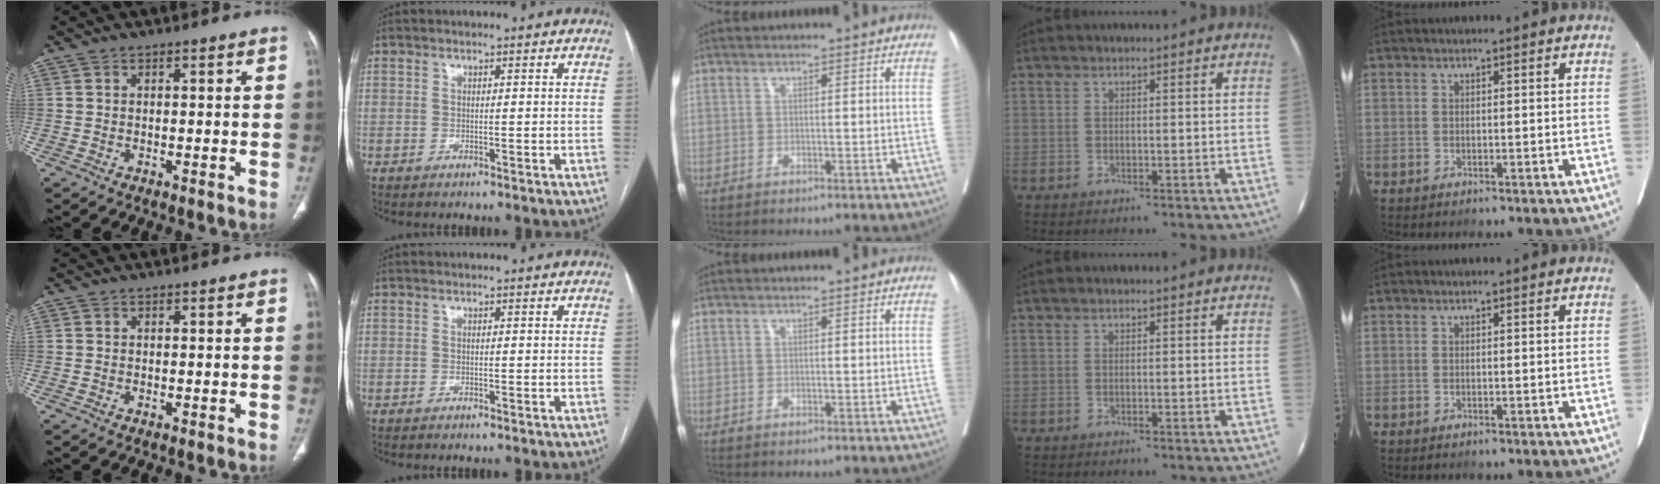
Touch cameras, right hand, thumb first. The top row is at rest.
{}